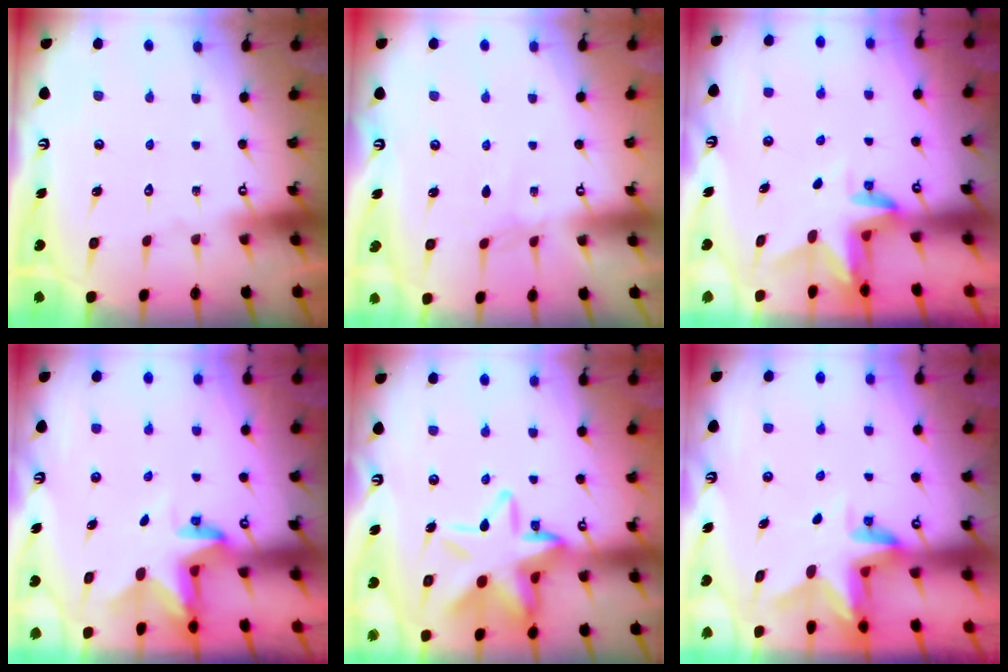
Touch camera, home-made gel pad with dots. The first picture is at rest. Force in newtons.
{"total": 1.9, "press": 1.9, "slide": 0.5}
{"total": 2.9, "press": 2.9, "slide": 0.2}
{"total": 2.8, "press": 2.8, "slide": 0.2}
{"total": 17.1, "press": 17.0, "slide": 2.2}
{"total": 3.5, "press": 3.5, "slide": 0.2}